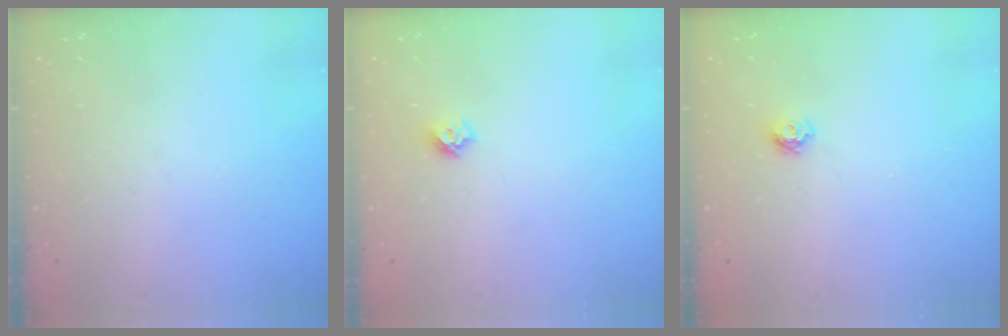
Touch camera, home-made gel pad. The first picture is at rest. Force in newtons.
{"total": 5.7, "press": 5.7, "slide": 0.5}
{"total": 4.9, "press": 4.8, "slide": 0.6}